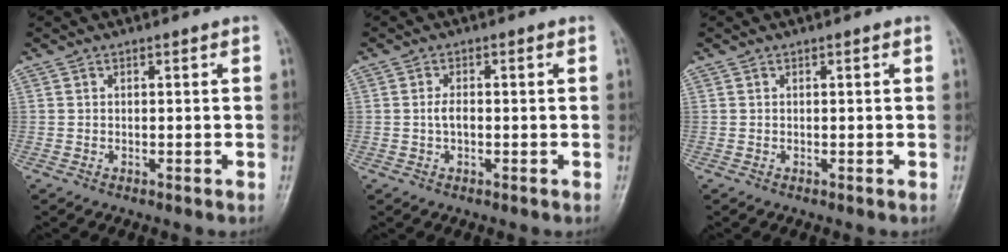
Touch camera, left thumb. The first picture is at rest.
{"total": 1.9, "force": [-0.3, 1.0, 1.6], "torque": [-0.028, 0.005, -0.009]}
{"total": 0.0}